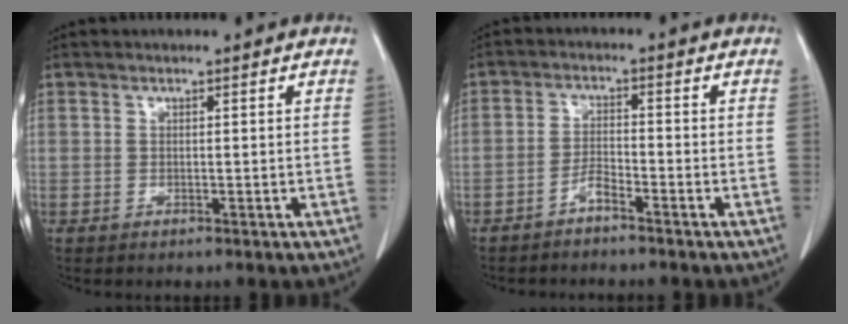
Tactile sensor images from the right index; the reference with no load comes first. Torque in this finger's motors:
{"motor_torque": [0.19, -0.15, 0.05, 0.04]}